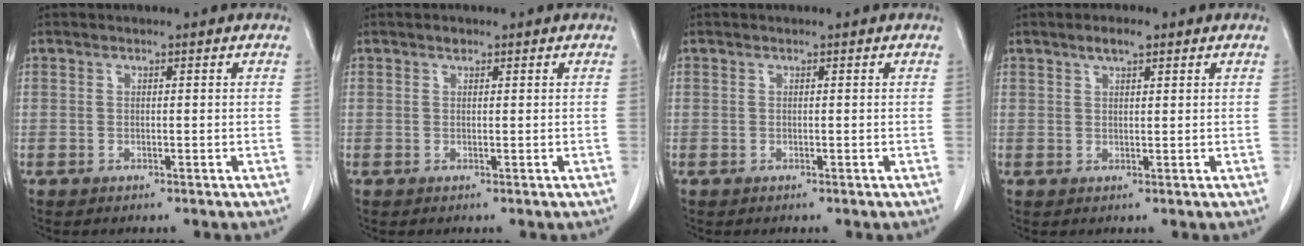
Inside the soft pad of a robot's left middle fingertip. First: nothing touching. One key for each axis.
{"total": 0.6, "fx": 0.5, "fy": 0.3, "fz": 0.3, "tx": -0.007, "ty": 0.001, "tz": 0.007}
{"total": 0.0}
{"total": 2.4, "fx": 1.6, "fy": 0.6, "fz": 1.7, "tx": -0.035, "ty": 0.005, "tz": 0.029}